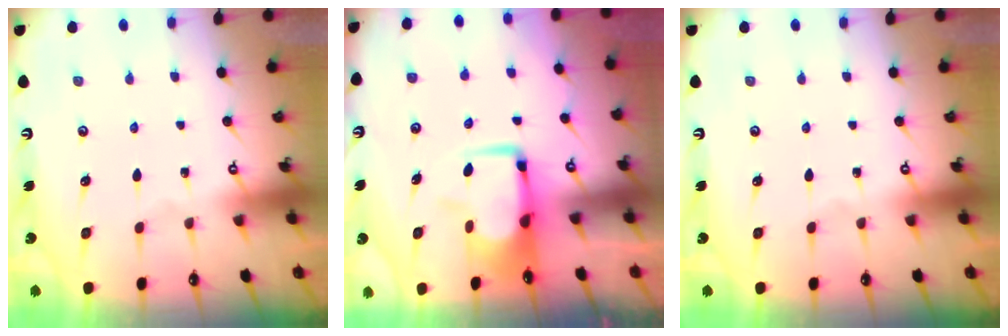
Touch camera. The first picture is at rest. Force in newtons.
{"total": 7.2, "press": 7.1, "slide": 1.2}
{"total": 0.0}